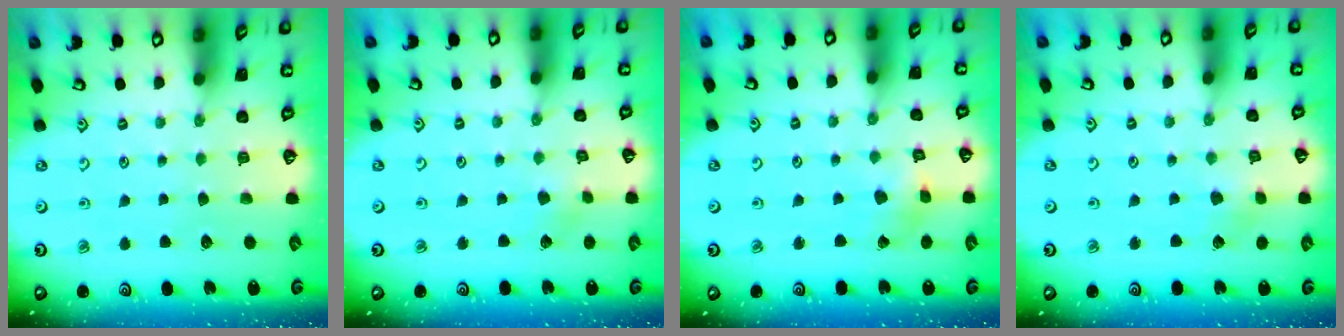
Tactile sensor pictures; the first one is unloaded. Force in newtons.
{"total": 2.6, "press": 2.6, "slide": 0.2}
{"total": 2.4, "press": 2.4, "slide": 0.5}
{"total": 3.0, "press": 3.0, "slide": 0.5}